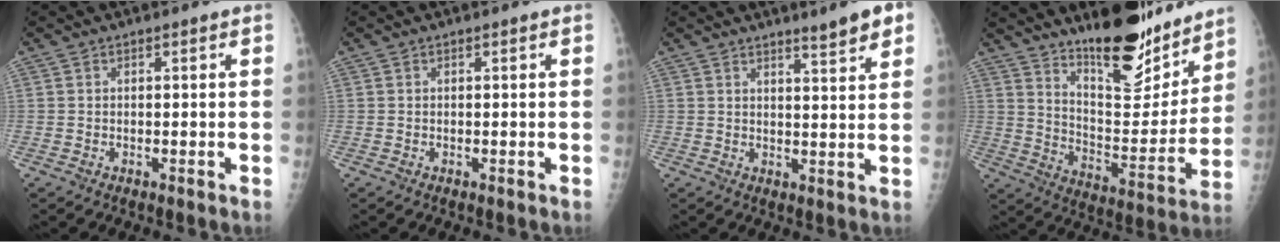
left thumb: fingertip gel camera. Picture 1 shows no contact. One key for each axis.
{"total": 0.0}
{"total": 5.7, "fx": 4.1, "fy": 0.5, "fz": 4.0, "tx": -0.050, "ty": -0.026, "tz": 0.056}
{"total": 18.8, "fx": 14.8, "fy": 6.1, "fz": 9.8, "tx": -0.102, "ty": -0.116, "tz": 0.238}